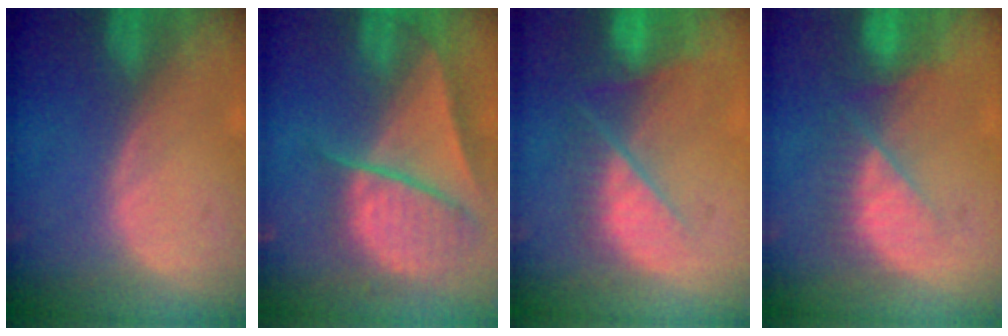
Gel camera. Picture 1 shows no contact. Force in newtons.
{"total": 9.3, "press": 8.0, "slide": 4.7}
{"total": 9.0, "press": 7.7, "slide": 4.6}
{"total": 7.1, "press": 6.7, "slide": 2.4}